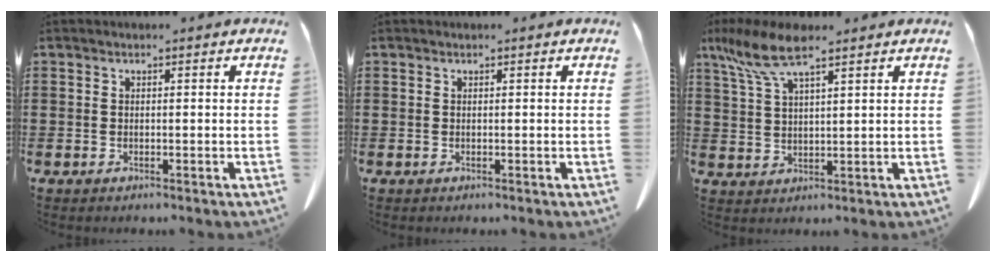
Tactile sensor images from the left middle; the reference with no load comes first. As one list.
[{"total": 0.0}, {"total": 7.9, "force": [5.1, 2.0, 5.6], "torque": [-0.135, -0.013, 0.088]}]